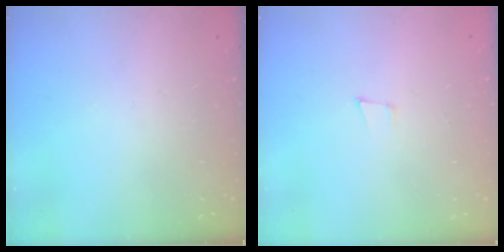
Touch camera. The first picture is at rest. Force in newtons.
{"total": 3.6, "press": 2.5, "slide": 2.7}